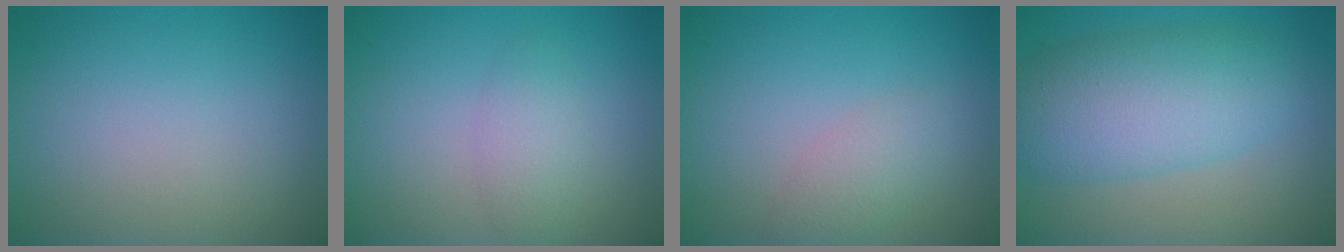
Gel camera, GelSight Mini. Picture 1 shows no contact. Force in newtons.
{"total": 2.1, "press": 2.1, "slide": 0.1}
{"total": 2.1, "press": 2.1, "slide": 0.1}
{"total": 7.8, "press": 7.8, "slide": 0.1}